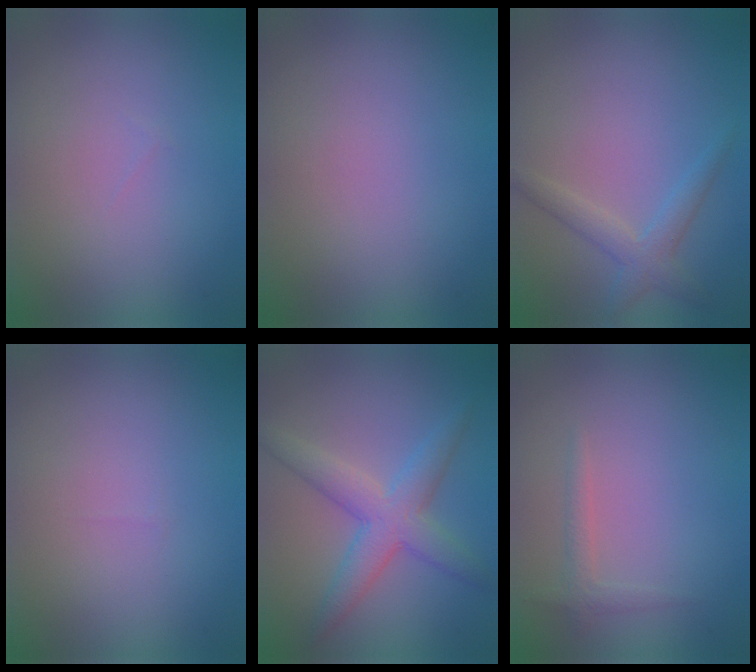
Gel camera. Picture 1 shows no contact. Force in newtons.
{"total": 0.0}
{"total": 2.4, "press": 2.4, "slide": 0.2}
{"total": 0.0}
{"total": 4.5, "press": 4.5, "slide": 0.1}
{"total": 1.2, "press": 1.2, "slide": 0.0}